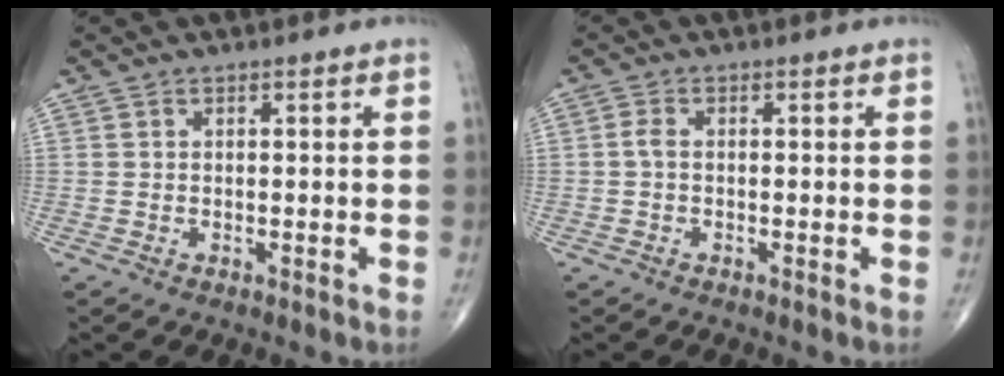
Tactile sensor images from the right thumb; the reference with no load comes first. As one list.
[{"total": 1.5, "force": [-0.1, 0.9, 1.2], "torque": [-0.023, 0.002, -0.006]}]